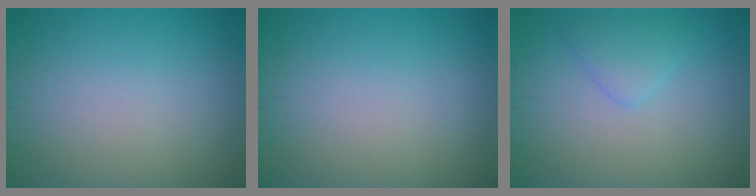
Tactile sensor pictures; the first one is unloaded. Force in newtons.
{"total": 0.0}
{"total": 2.0, "press": 2.0, "slide": 0.0}